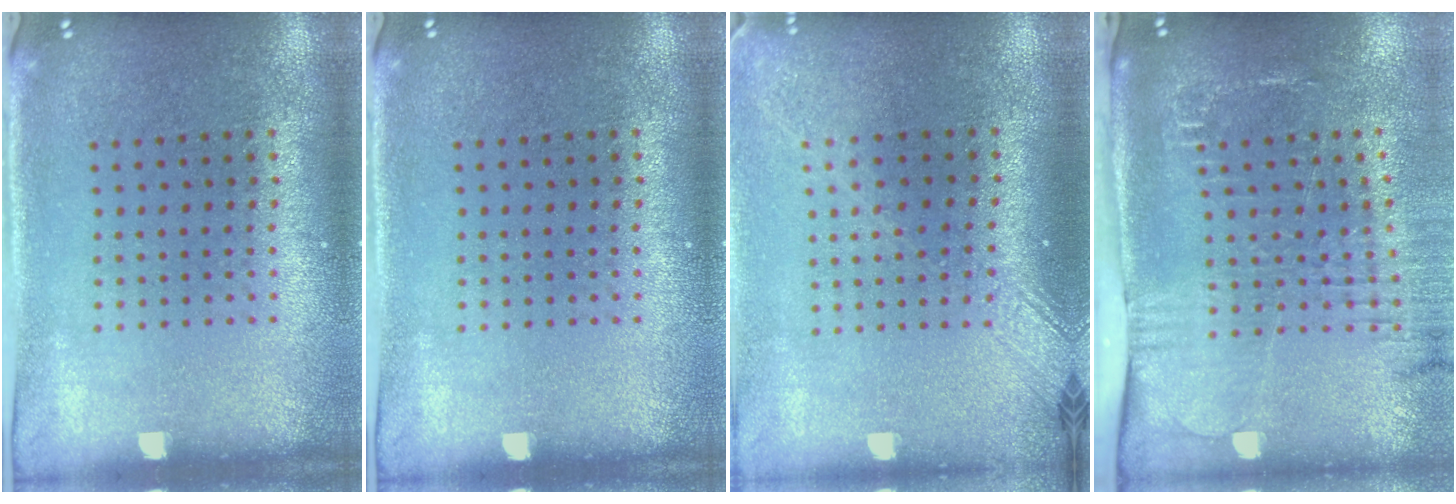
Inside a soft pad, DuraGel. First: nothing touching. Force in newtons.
{"total": 0.0}
{"total": 2.0, "press": 1.5, "slide": 1.3}
{"total": 2.6, "press": 2.1, "slide": 1.6}